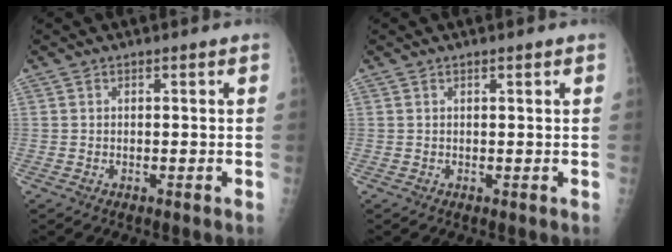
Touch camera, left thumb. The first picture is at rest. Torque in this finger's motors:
{"motor_torque": [-0.18, -0.08, -0.18, 0.03, 0.03]}